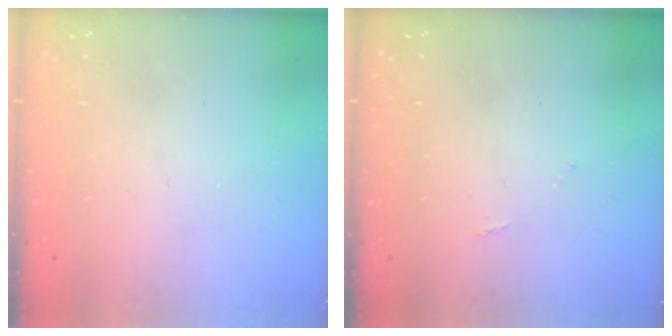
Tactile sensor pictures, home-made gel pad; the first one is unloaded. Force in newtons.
{"total": 4.0, "press": 4.0, "slide": 0.6}